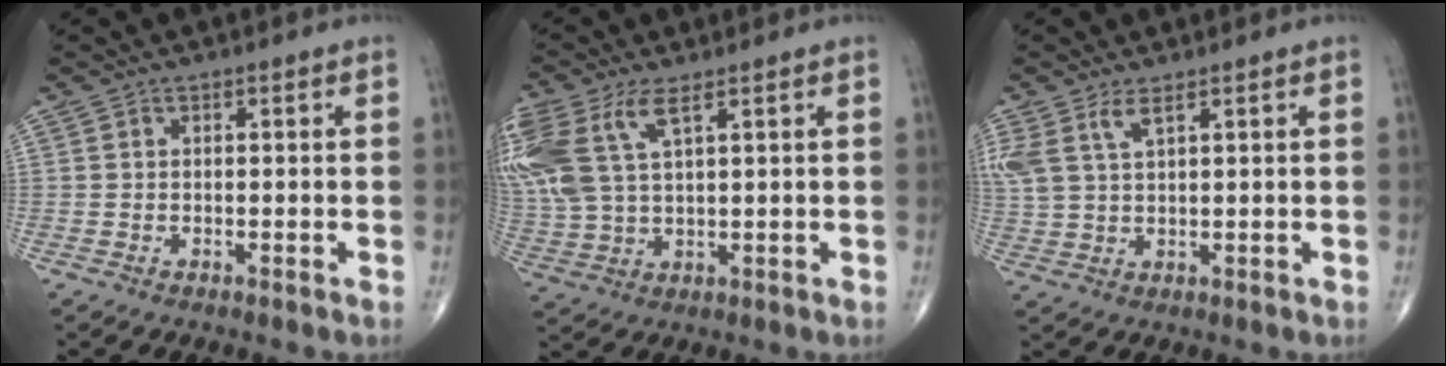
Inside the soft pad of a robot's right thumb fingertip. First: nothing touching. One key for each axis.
{"total": 14.7, "fx": 6.3, "fy": 6.5, "fz": 11.5, "tx": -0.299, "ty": 0.000, "tz": 0.130}
{"total": 6.0, "fx": 3.4, "fy": 2.2, "fz": 4.4, "tx": -0.109, "ty": -0.006, "tz": 0.077}